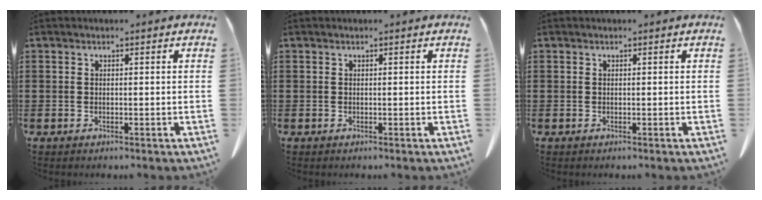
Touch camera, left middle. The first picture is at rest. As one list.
[{"total": 0.0}, {"total": 0.0}]